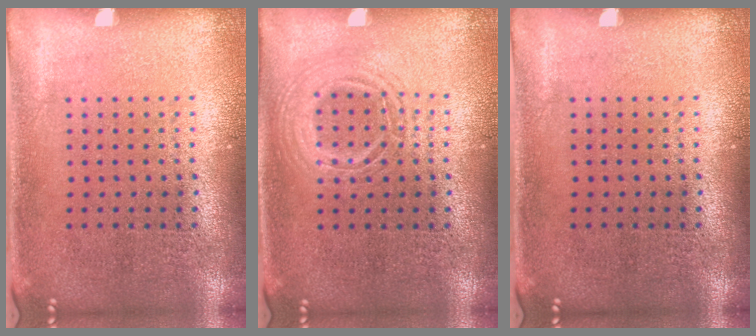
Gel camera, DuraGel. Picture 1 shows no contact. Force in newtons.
{"total": 1.2, "press": 1.2, "slide": 0.1}
{"total": 0.0}